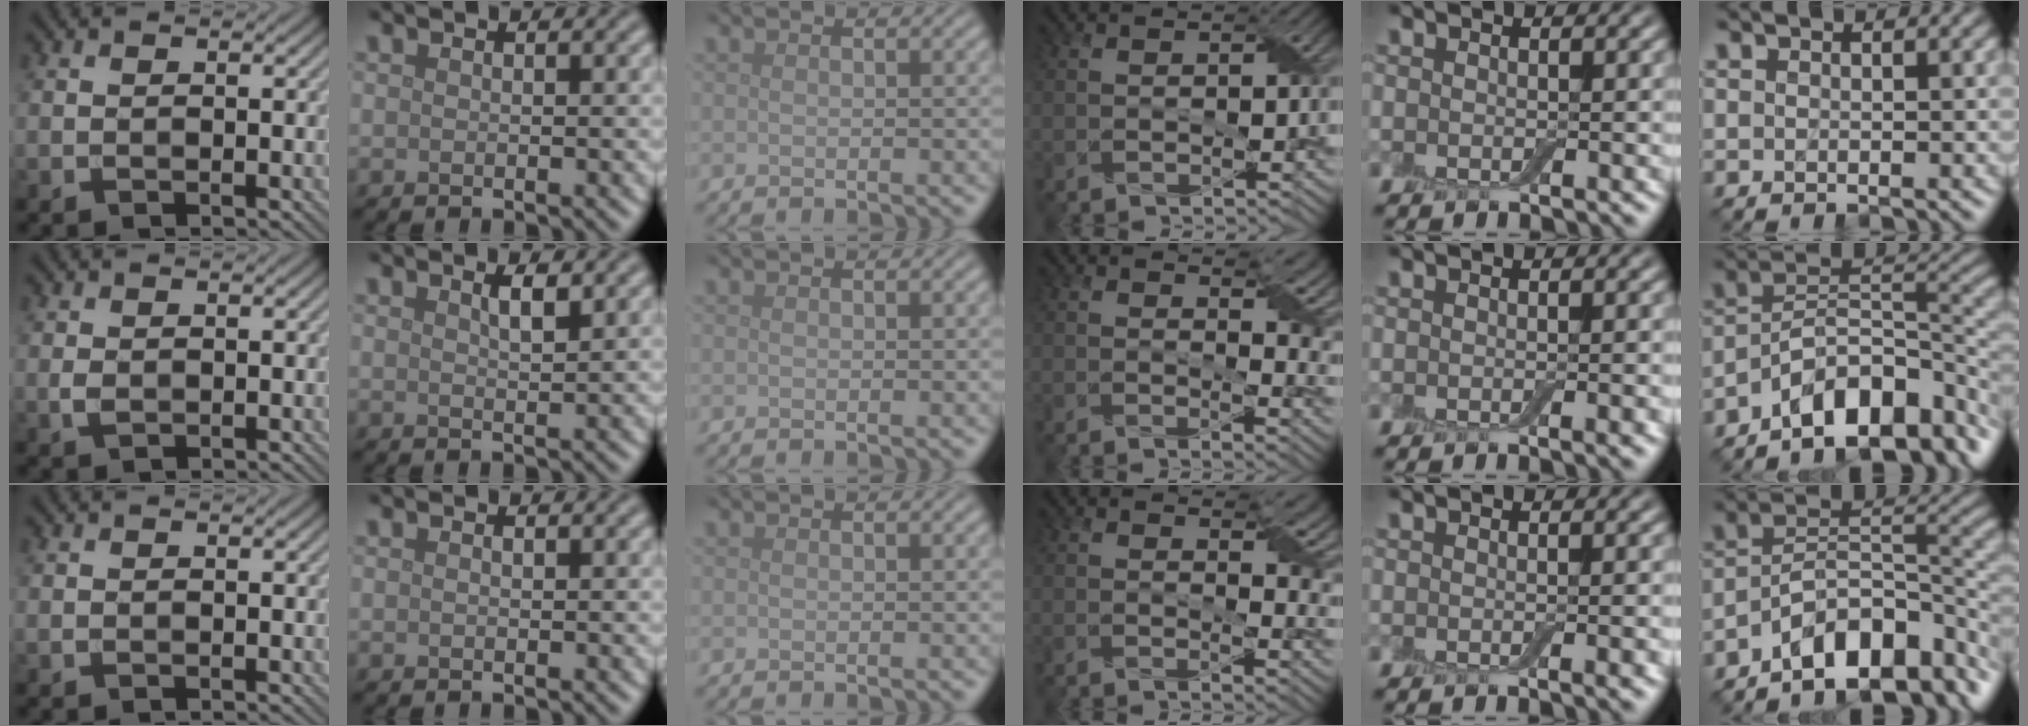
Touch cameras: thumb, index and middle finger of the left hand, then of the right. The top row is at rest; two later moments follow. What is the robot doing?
{"motion": "wrap", "object": "adhesive wrap"}